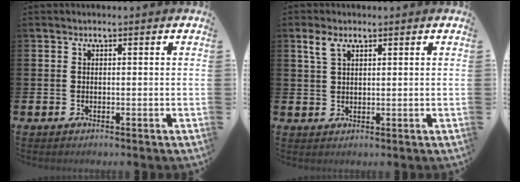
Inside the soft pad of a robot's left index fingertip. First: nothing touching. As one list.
[{"total": 2.9, "force": [2.0, 1.3, 1.7], "torque": [-0.029, 0.003, 0.033]}]